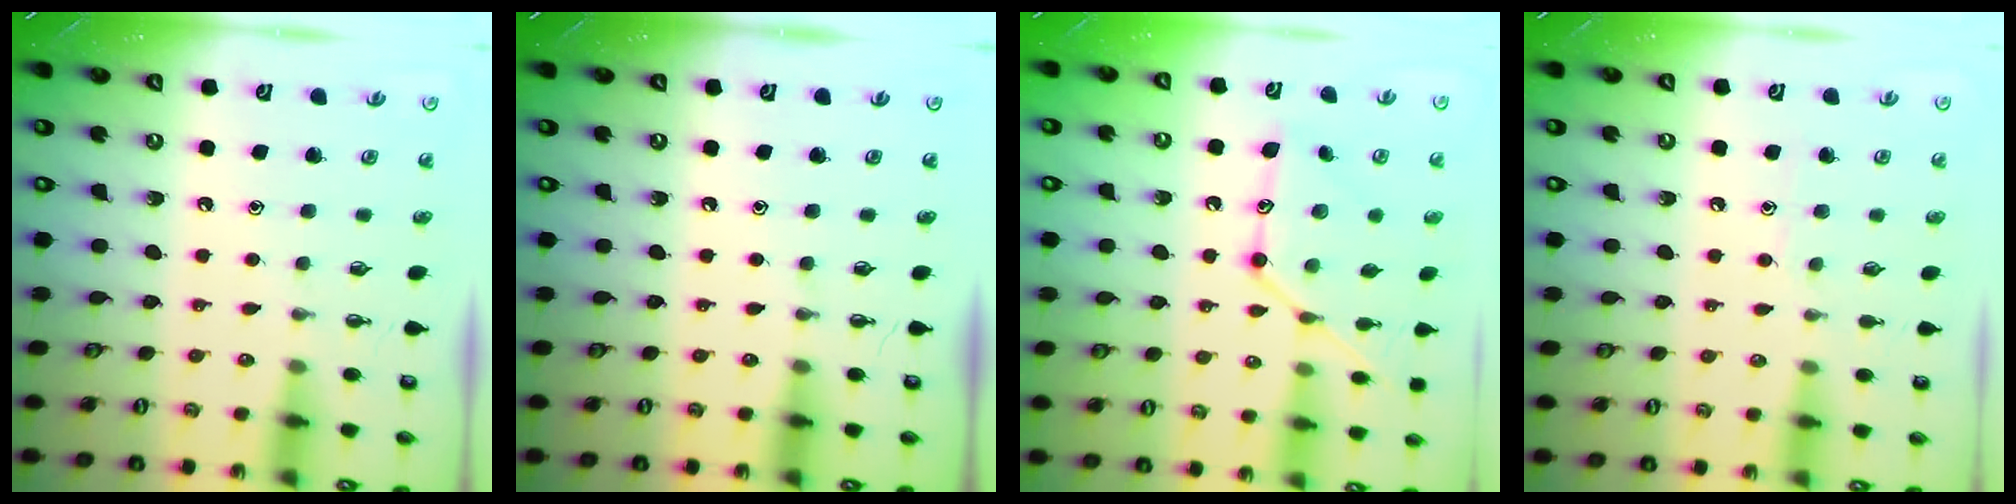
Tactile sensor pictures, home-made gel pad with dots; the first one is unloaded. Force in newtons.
{"total": 0.0}
{"total": 15.7, "press": 15.6, "slide": 1.1}
{"total": 5.1, "press": 5.0, "slide": 0.6}